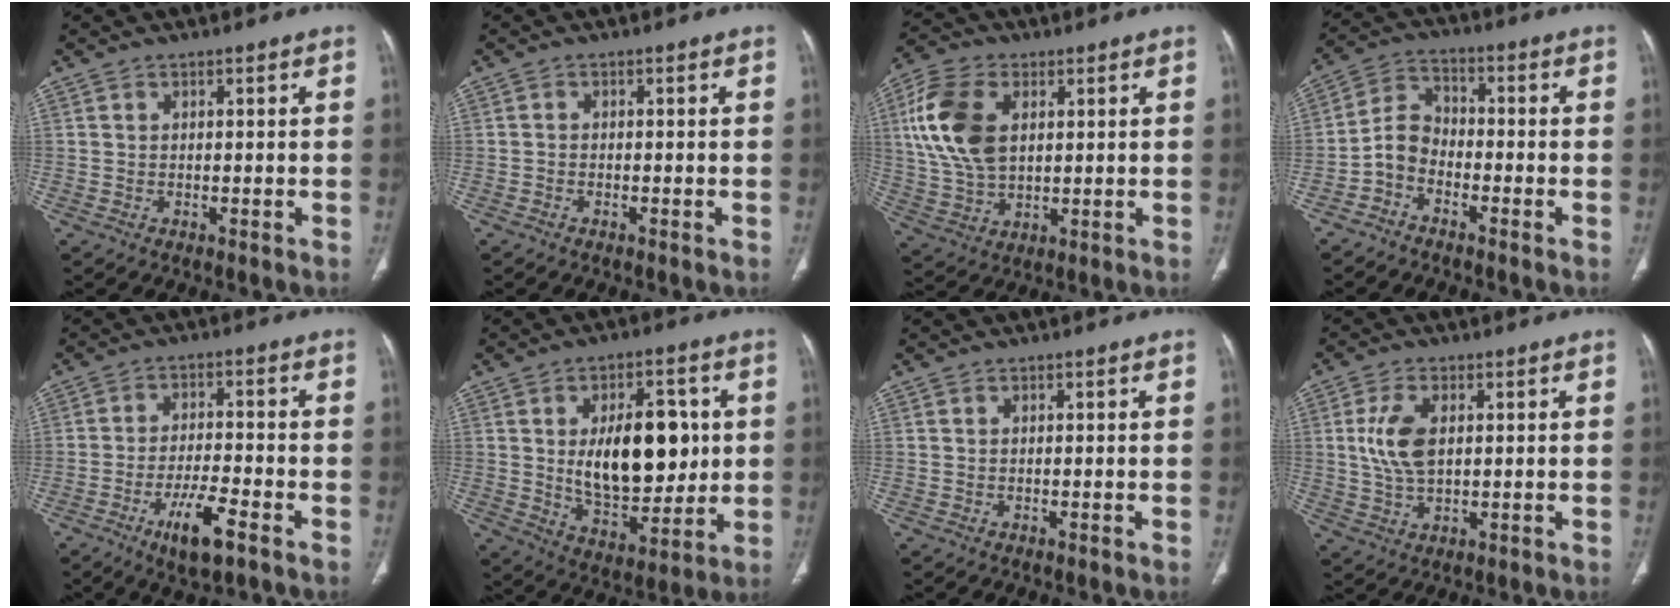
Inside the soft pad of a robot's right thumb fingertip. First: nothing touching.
{"total": 0.5, "force": [-0.5, 0.2, 0.2], "torque": [-0.004, 0.001, -0.013]}
{"total": 14.4, "force": [3.5, 8.9, 10.7], "torque": [-0.220, 0.001, 0.070]}
{"total": 5.6, "force": [-3.0, 3.8, 2.8], "torque": [-0.048, 0.036, -0.073]}
{"total": 8.4, "force": [-4.7, 2.2, 6.6], "torque": [-0.119, 0.016, -0.081]}
{"total": 18.2, "force": [2.0, 10.0, 15.0], "torque": [-0.185, -0.013, 0.042]}
{"total": 0.0}
{"total": 7.6, "force": [1.4, 4.2, 6.2], "torque": [-0.131, -0.003, 0.030]}